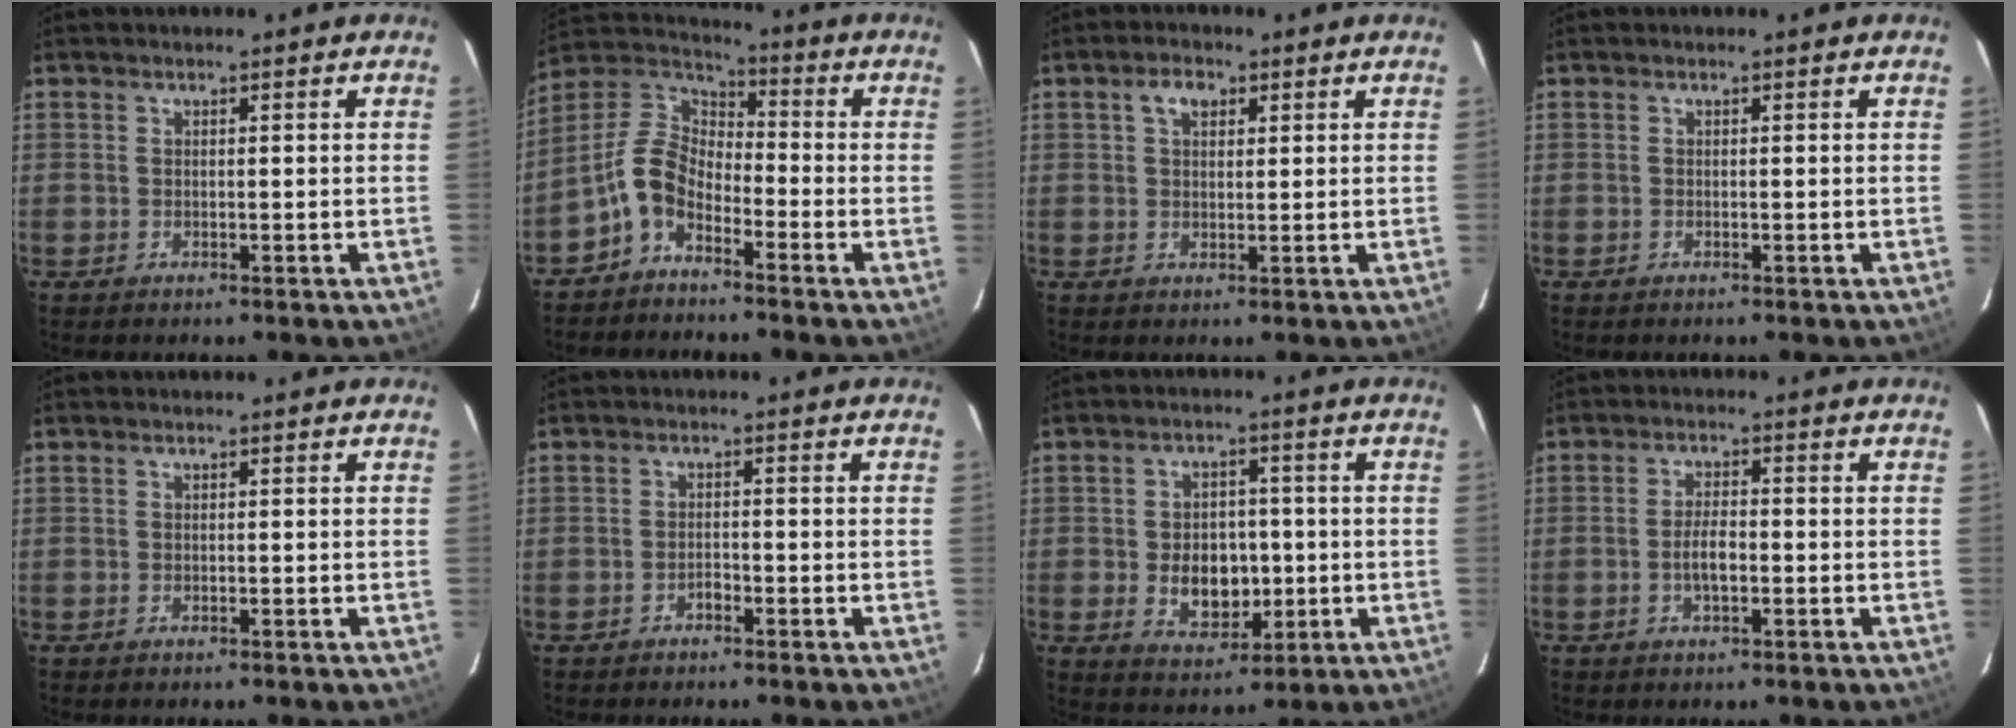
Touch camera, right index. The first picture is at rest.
{"total": 8.9, "force": [-5.0, 5.2, 5.3], "torque": [-0.112, 0.022, -0.112]}
{"total": 3.3, "force": [1.4, 2.1, 2.0], "torque": [-0.033, 0.011, 0.026]}
{"total": 0.0}
{"total": 0.0}
{"total": 1.4, "force": [-1.1, 0.7, 0.5], "torque": [-0.010, 0.004, -0.018]}
{"total": 8.8, "force": [-1.1, 6.5, 5.7], "torque": [-0.110, 0.001, -0.002]}
{"total": 3.9, "force": [-1.1, 1.5, 3.4], "torque": [-0.066, 0.000, -0.017]}